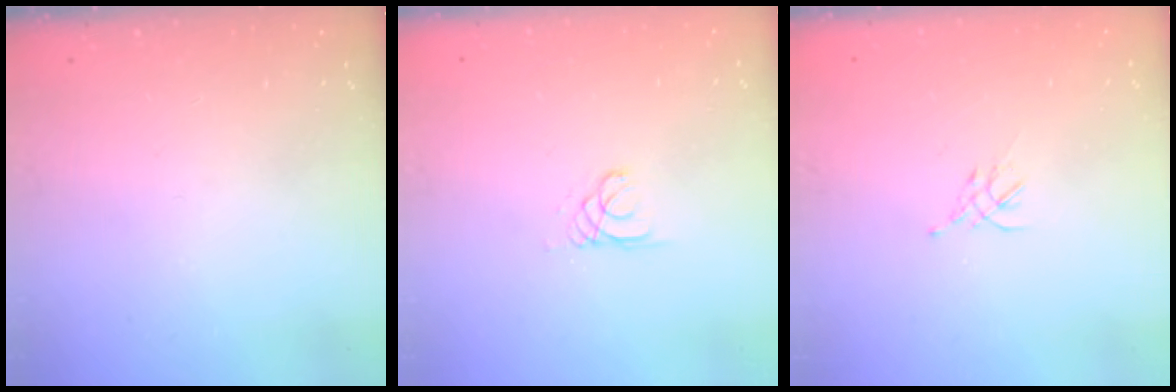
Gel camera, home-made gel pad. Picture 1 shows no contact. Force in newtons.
{"total": 0.8, "press": 0.8, "slide": 0.1}
{"total": 1.5, "press": 1.4, "slide": 0.6}